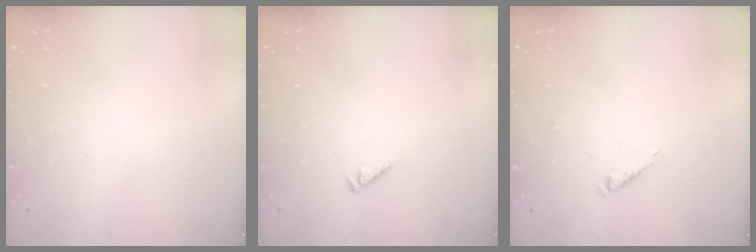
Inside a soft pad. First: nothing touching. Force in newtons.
{"total": 1.2, "press": 1.1, "slide": 0.3}
{"total": 1.1, "press": 1.1, "slide": 0.3}